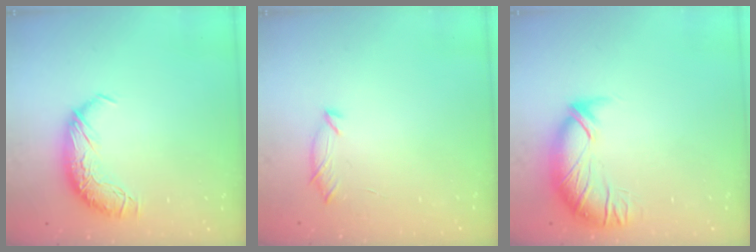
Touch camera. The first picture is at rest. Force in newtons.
{"total": 6.9, "press": 6.8, "slide": 0.8}
{"total": 3.0, "press": 1.6, "slide": 2.5}